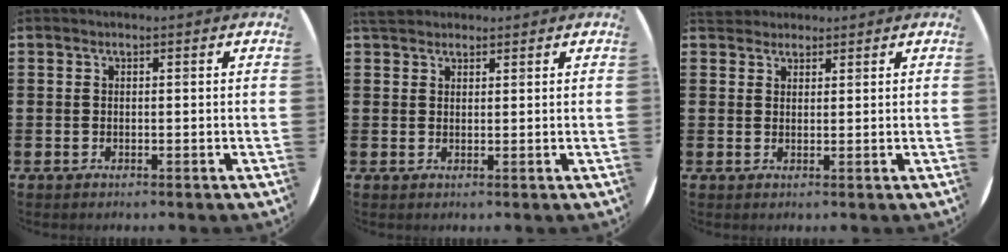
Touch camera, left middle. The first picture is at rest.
{"total": 2.4, "force": [2.2, 0.9, 0.5], "torque": [-0.015, 0.005, 0.043]}
{"total": 2.5, "force": [2.4, 0.9, 0.0], "torque": [0.002, -0.002, 0.045]}